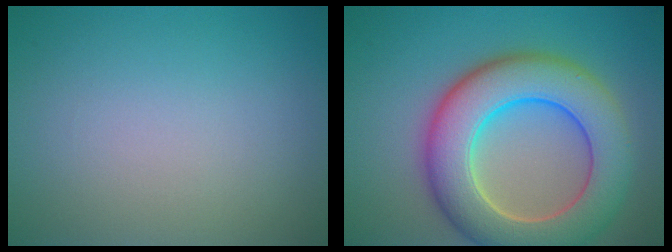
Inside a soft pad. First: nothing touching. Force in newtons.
{"total": 10.3, "press": 10.3, "slide": 0.9}